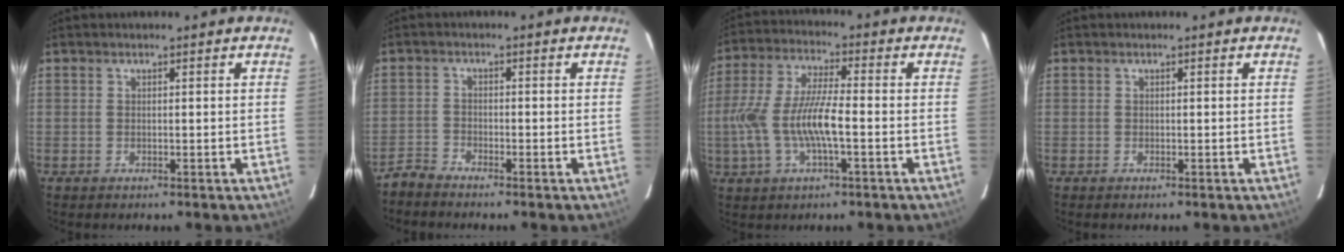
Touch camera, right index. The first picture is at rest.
{"total": 2.6, "force": [-2.5, 0.4, 0.2], "torque": [-0.008, -0.003, -0.059]}
{"total": 12.0, "force": [-2.6, 2.8, 11.4], "torque": [-0.242, -0.001, -0.048]}
{"total": 0.0}